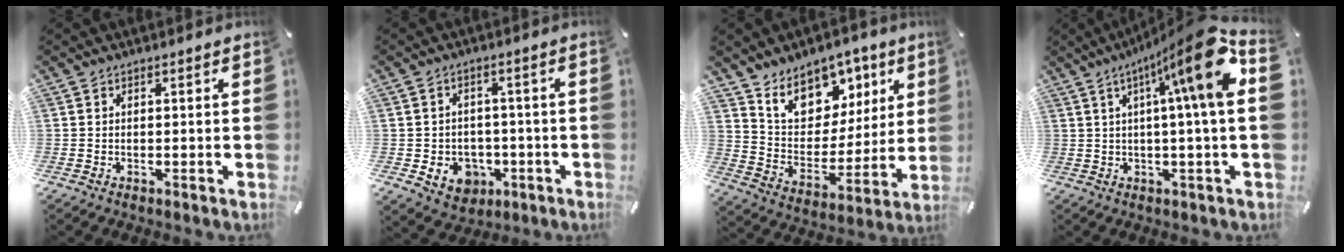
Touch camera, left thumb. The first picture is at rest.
{"total": 6.6, "force": [-1.6, 6.0, 2.4], "torque": [-0.038, 0.011, -0.023]}
{"total": 12.7, "force": [8.4, 8.9, 3.3], "torque": [-0.055, -0.072, 0.156]}
{"total": 16.9, "force": [5.3, 1.3, 16.0], "torque": [-0.244, -0.035, 0.064]}